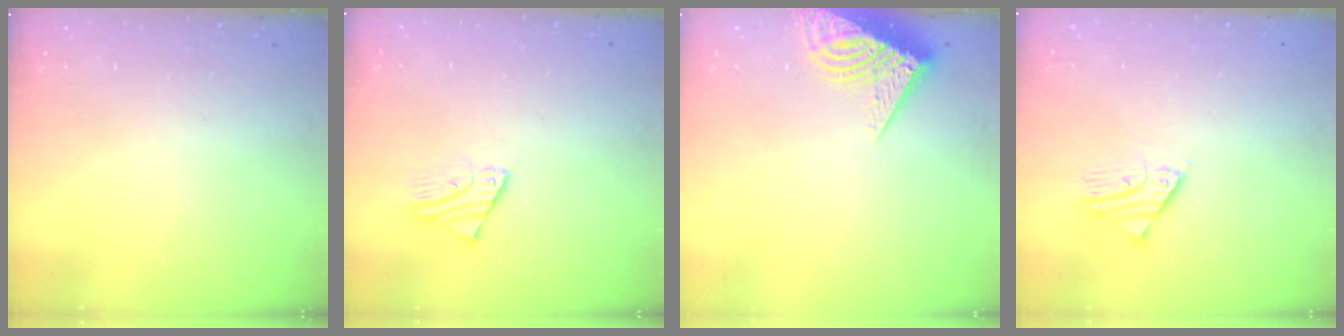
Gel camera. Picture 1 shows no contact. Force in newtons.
{"total": 2.1, "press": 2.1, "slide": 0.1}
{"total": 13.2, "press": 13.1, "slide": 1.8}
{"total": 2.2, "press": 2.2, "slide": 0.2}